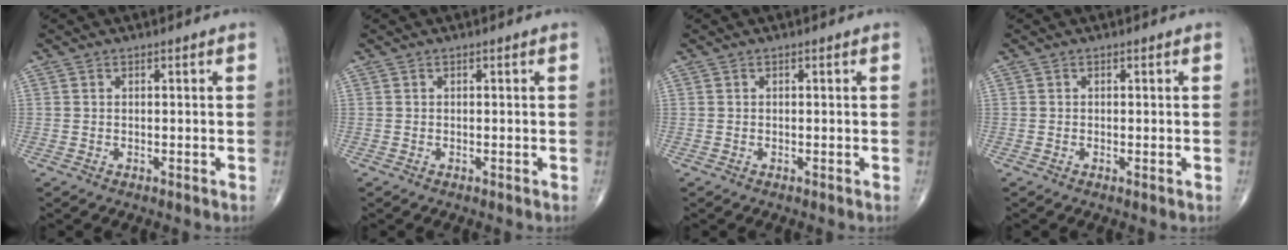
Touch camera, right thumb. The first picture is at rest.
{"total": 0.0}
{"total": 0.0}
{"total": 0.0}